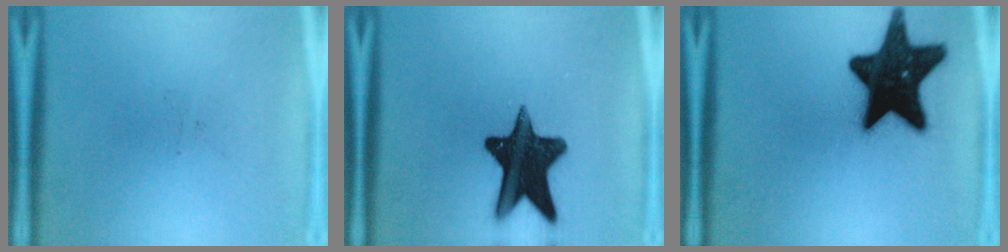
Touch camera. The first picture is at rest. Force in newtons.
{"total": 15.8}
{"total": 19.4}